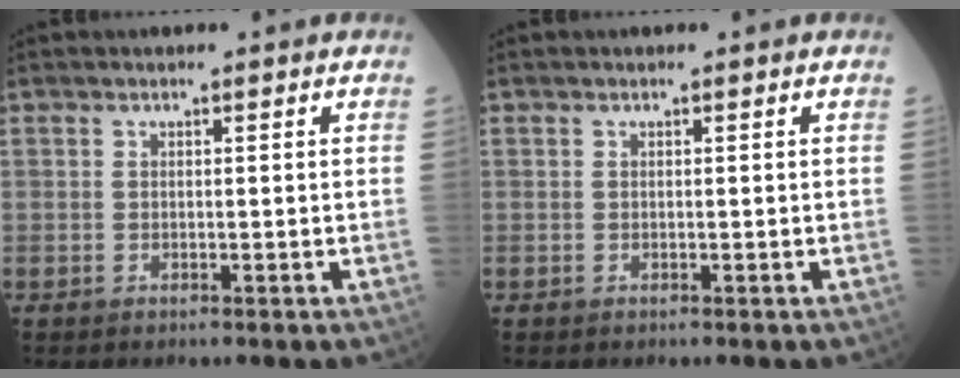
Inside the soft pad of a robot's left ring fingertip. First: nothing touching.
{"total": 0.0}